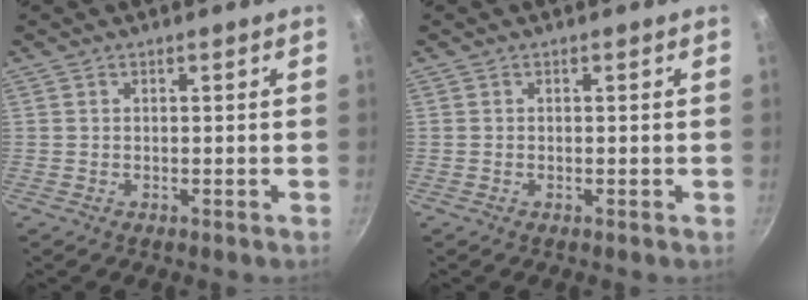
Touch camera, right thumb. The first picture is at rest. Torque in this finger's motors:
{"motor_torque": [-0.01, 0.00, -0.01, 0.00, 0.00]}